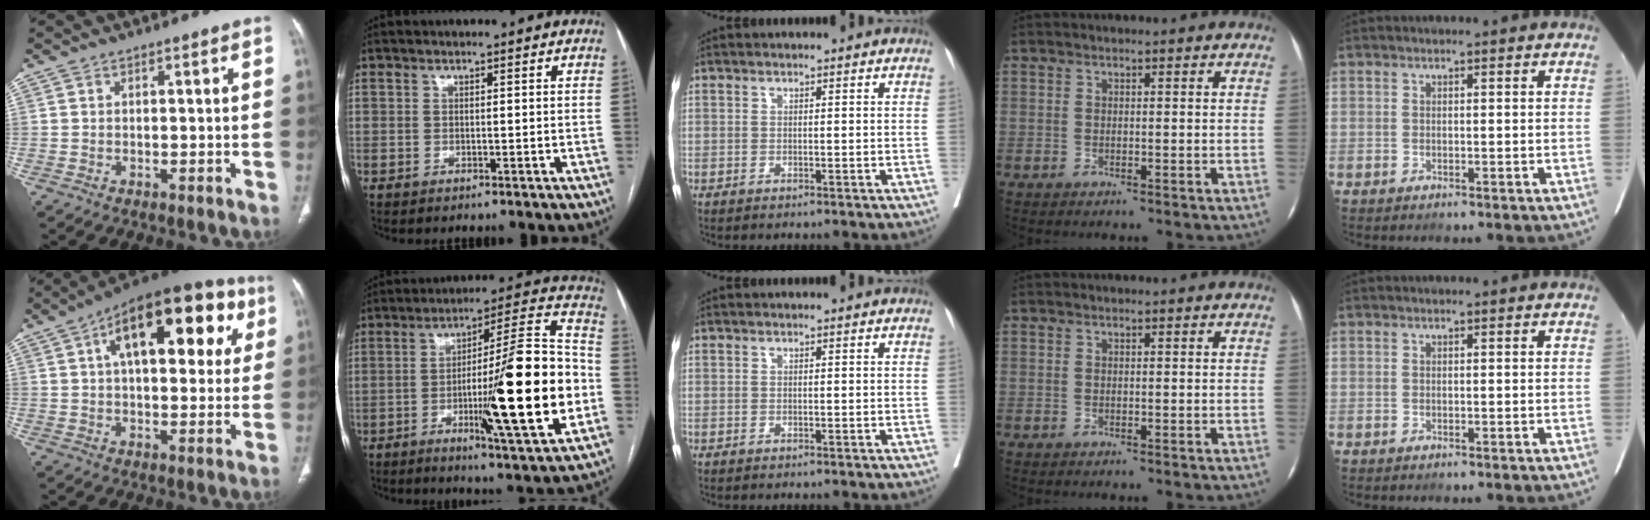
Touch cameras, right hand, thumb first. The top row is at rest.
{"thumb": {"total": 23.6, "force": [8.2, 11.4, 19.0], "torque": [-0.239, 0.022, 0.115]}, "index": {"total": 22.5, "force": [-4.8, 0.9, 21.9], "torque": [-0.319, -0.003, -0.071]}}